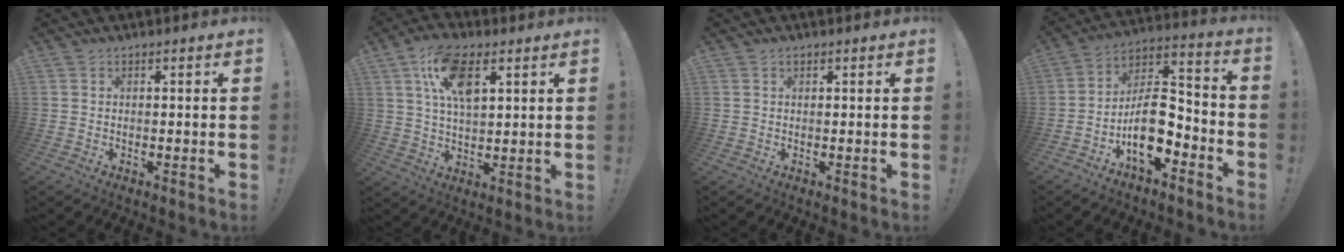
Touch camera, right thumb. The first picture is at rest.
{"total": 12.6, "force": [5.4, 6.1, 9.6], "torque": [-0.172, 0.000, 0.099]}
{"total": 0.6, "force": [0.4, 0.4, 0.3], "torque": [-0.001, -0.002, 0.008]}
{"total": 14.2, "force": [-6.4, 7.3, 10.4], "torque": [-0.188, 0.034, -0.106]}